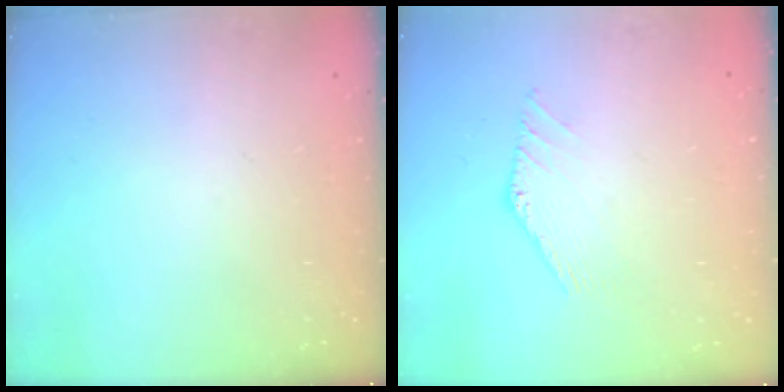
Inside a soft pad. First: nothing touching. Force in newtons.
{"total": 0.7, "press": 0.6, "slide": 0.4}